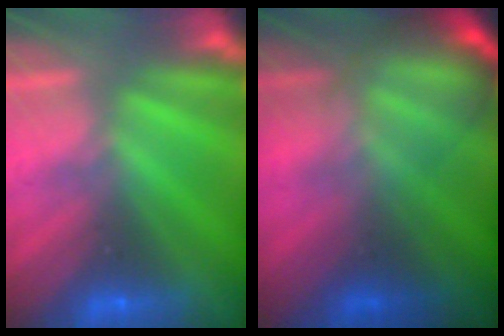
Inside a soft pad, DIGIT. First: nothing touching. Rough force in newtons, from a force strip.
{"total": 5.9}